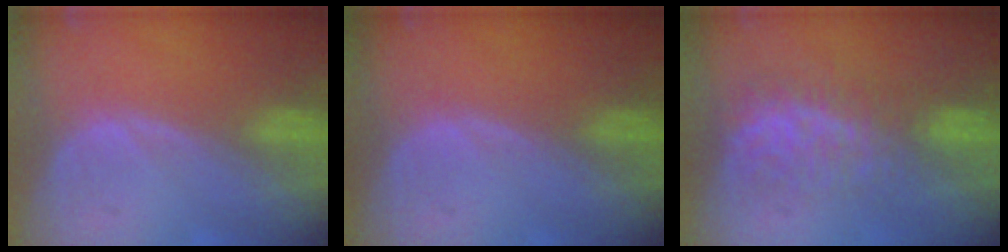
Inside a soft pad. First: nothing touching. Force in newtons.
{"total": 0.0}
{"total": 7.7, "press": 7.3, "slide": 2.7}